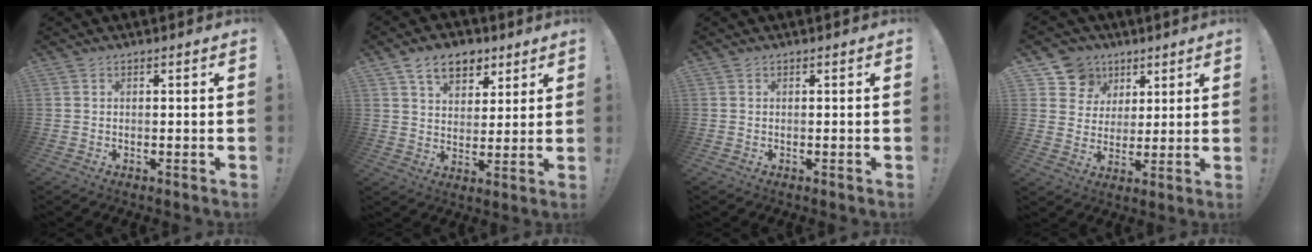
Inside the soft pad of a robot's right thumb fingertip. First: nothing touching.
{"total": 10.8, "force": [6.2, 7.0, 5.2], "torque": [-0.071, -0.025, 0.118]}
{"total": 0.0}
{"total": 10.5, "force": [5.2, 8.8, 2.2], "torque": [-0.030, -0.030, 0.105]}